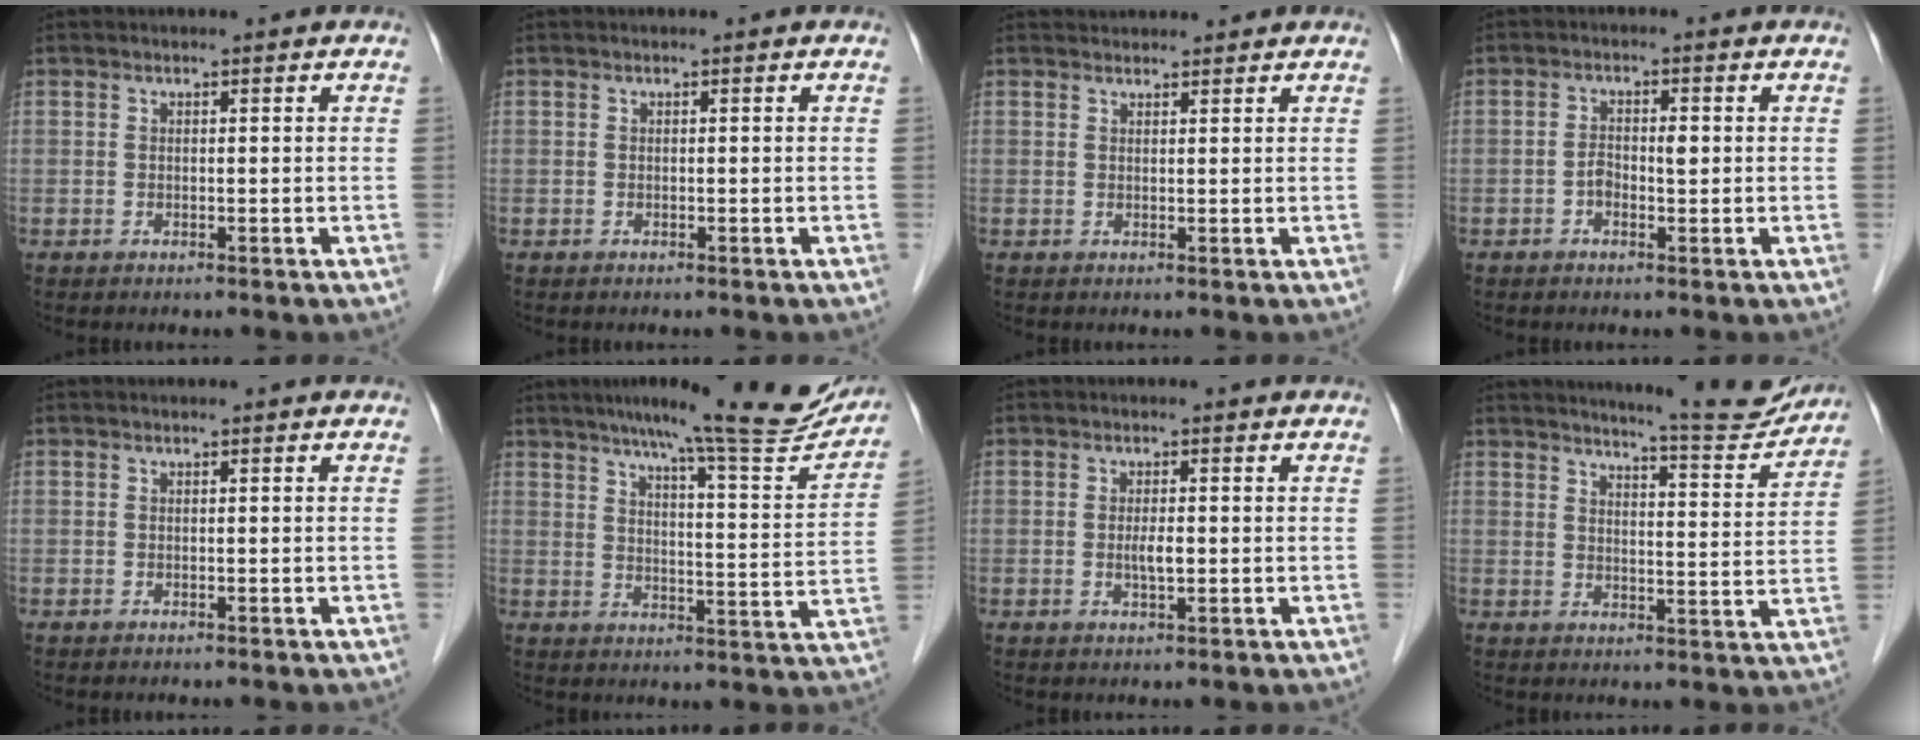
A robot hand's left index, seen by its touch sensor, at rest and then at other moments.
{"total": 0.0}
{"total": 4.0, "force": [3.8, 1.2, 0.4], "torque": [0.002, 0.029, 0.055]}
{"total": 2.7, "force": [-0.4, 1.2, 2.3], "torque": [-0.038, 0.009, -0.005]}
{"total": 0.0}
{"total": 19.5, "force": [17.1, 1.4, 9.2], "torque": [-0.116, -0.037, 0.217]}
{"total": 2.1, "force": [-0.3, 0.7, 2.0], "torque": [-0.035, -0.004, -0.003]}
{"total": 11.0, "force": [10.6, 0.5, 2.6], "torque": [-0.028, -0.026, 0.130]}